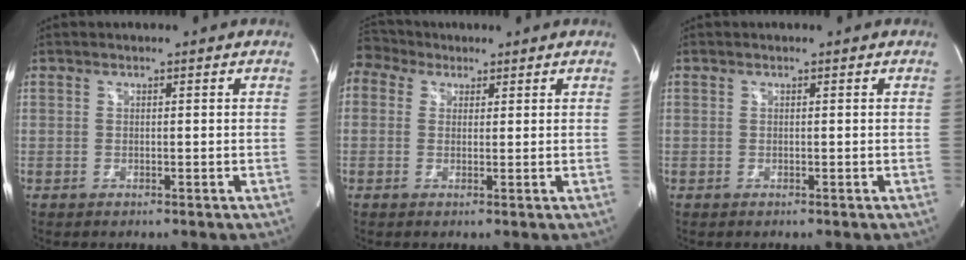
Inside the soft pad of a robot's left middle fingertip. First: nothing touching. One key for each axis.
{"total": 4.5, "fx": 3.2, "fy": 3.2, "fz": 0.8, "tx": -0.027, "ty": 0.037, "tz": 0.063}
{"total": 0.0}